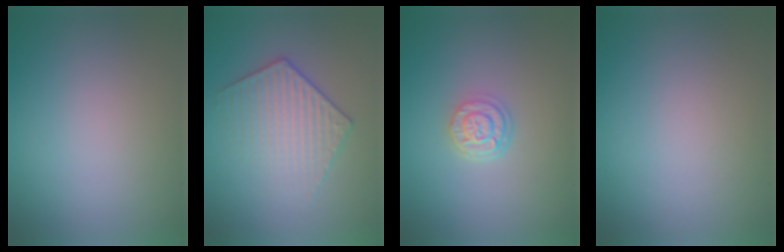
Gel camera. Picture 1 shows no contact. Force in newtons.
{"total": 3.5, "press": 3.4, "slide": 0.7}
{"total": 2.9, "press": 2.3, "slide": 1.8}
{"total": 0.0}